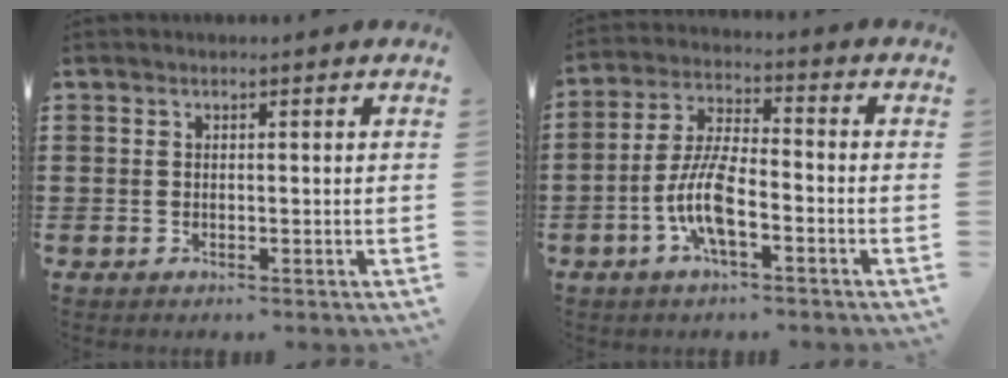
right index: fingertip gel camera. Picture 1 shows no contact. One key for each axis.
{"total": 8.3, "fx": -3.2, "fy": 2.3, "fz": 7.4, "tx": -0.170, "ty": -0.013, "tz": -0.064}